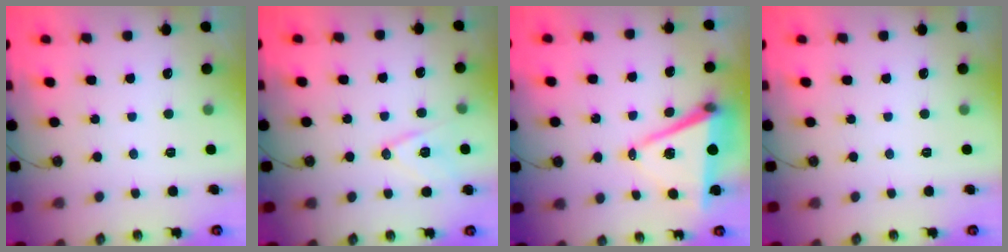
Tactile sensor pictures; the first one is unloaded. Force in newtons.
{"total": 11.4, "press": 10.9, "slide": 3.4}
{"total": 10.3, "press": 9.4, "slide": 4.2}
{"total": 0.0}